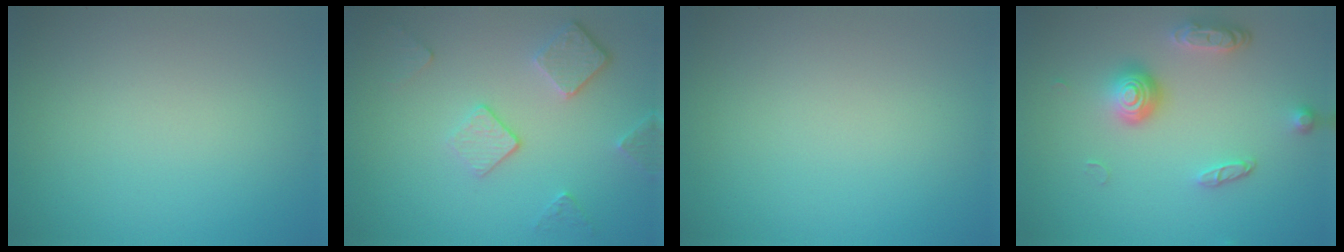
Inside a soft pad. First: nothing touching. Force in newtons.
{"total": 3.6, "press": 2.8, "slide": 2.2}
{"total": 0.0}
{"total": 3.8, "press": 2.9, "slide": 2.6}